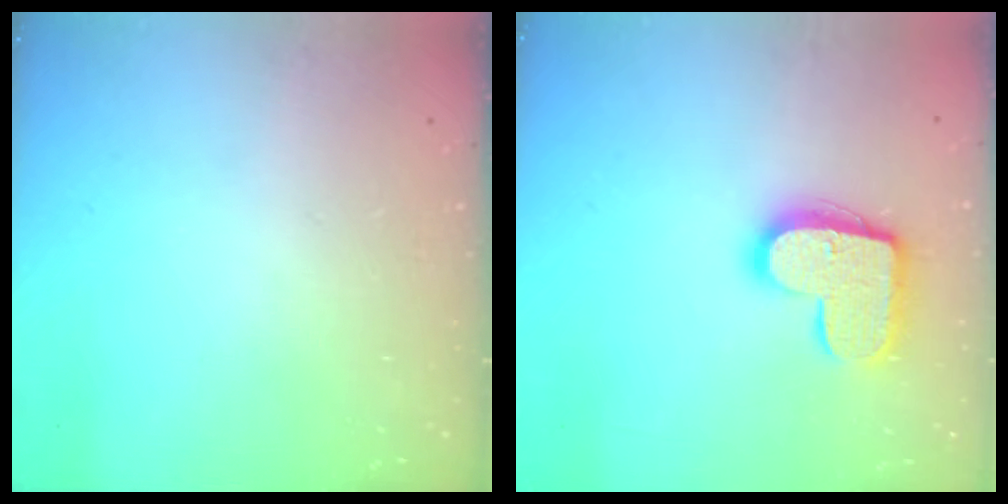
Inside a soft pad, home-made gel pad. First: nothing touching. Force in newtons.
{"total": 15.5, "press": 15.5, "slide": 0.8}